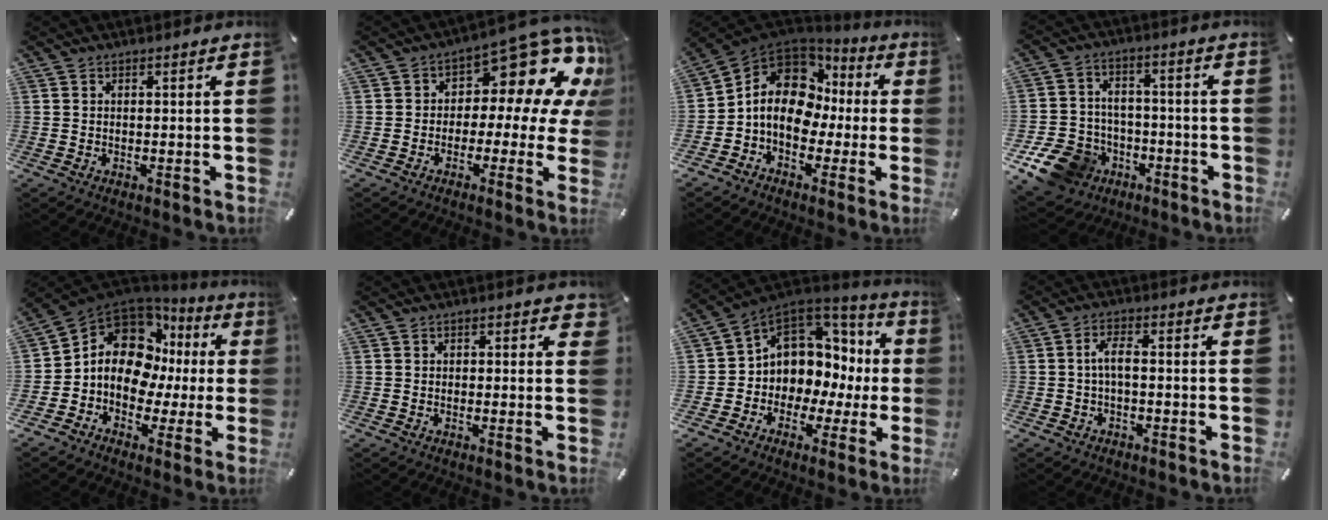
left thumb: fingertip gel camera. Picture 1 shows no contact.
{"total": 14.4, "force": [7.6, 7.4, 9.8], "torque": [-0.132, -0.066, 0.121]}
{"total": 13.0, "force": [0.4, 10.5, 7.7], "torque": [-0.159, 0.002, 0.009]}
{"total": 12.6, "force": [-6.6, 9.8, 4.4], "torque": [-0.084, 0.049, -0.110]}
{"total": 13.7, "force": [2.1, 10.9, 8.1], "torque": [-0.166, -0.019, 0.038]}
{"total": 1.2, "force": [0.2, 1.0, 0.7], "torque": [0.002, -0.001, -0.001]}
{"total": 8.3, "force": [2.7, 7.5, 2.4], "torque": [-0.045, -0.051, 0.054]}
{"total": 4.2, "force": [-0.6, 1.9, 3.7], "torque": [-0.081, 0.007, -0.018]}